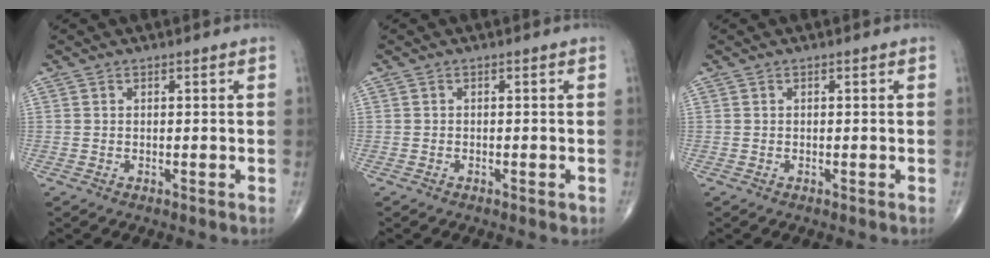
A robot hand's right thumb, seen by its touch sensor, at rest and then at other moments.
{"total": 0.6, "force": [-0.4, 0.3, 0.4], "torque": [-0.008, -0.002, -0.005]}
{"total": 0.0}